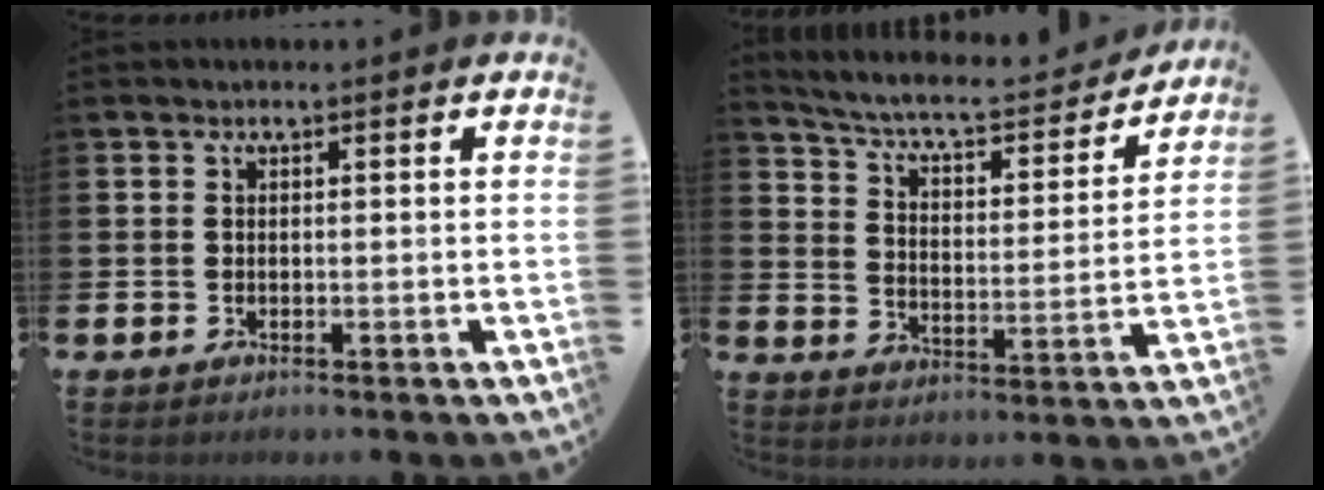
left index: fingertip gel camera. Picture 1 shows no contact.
{"total": 6.8, "force": [6.1, 1.3, 2.5], "torque": [-0.076, -0.045, 0.099]}